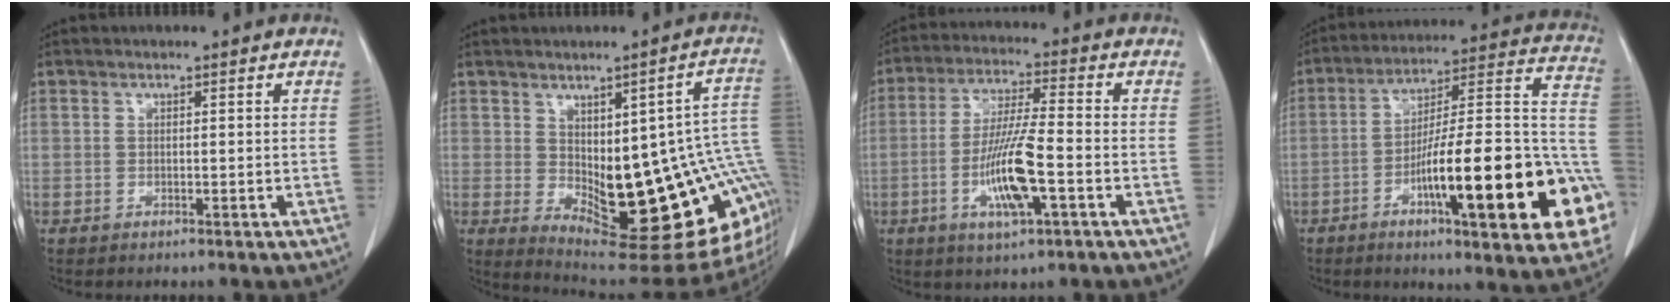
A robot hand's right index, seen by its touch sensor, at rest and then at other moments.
{"total": 24.7, "force": [-1.7, 7.4, 23.5], "torque": [-0.249, 0.002, 0.005]}
{"total": 10.7, "force": [-3.2, 1.1, 10.2], "torque": [-0.198, -0.008, -0.057]}
{"total": 27.2, "force": [-8.6, 3.9, 25.5], "torque": [-0.284, 0.006, -0.121]}